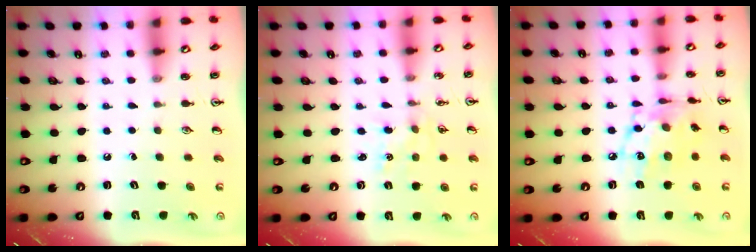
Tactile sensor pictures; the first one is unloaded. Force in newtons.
{"total": 1.2, "press": 1.2, "slide": 0.1}
{"total": 13.8, "press": 13.7, "slide": 0.8}